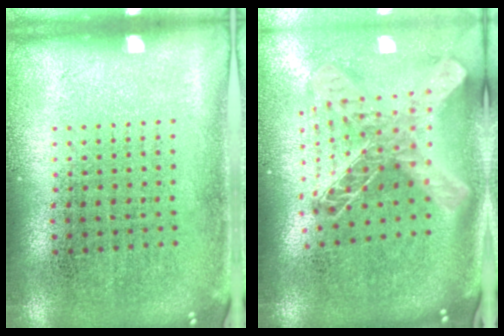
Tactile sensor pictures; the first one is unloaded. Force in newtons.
{"total": 2.4, "press": 1.8, "slide": 1.6}